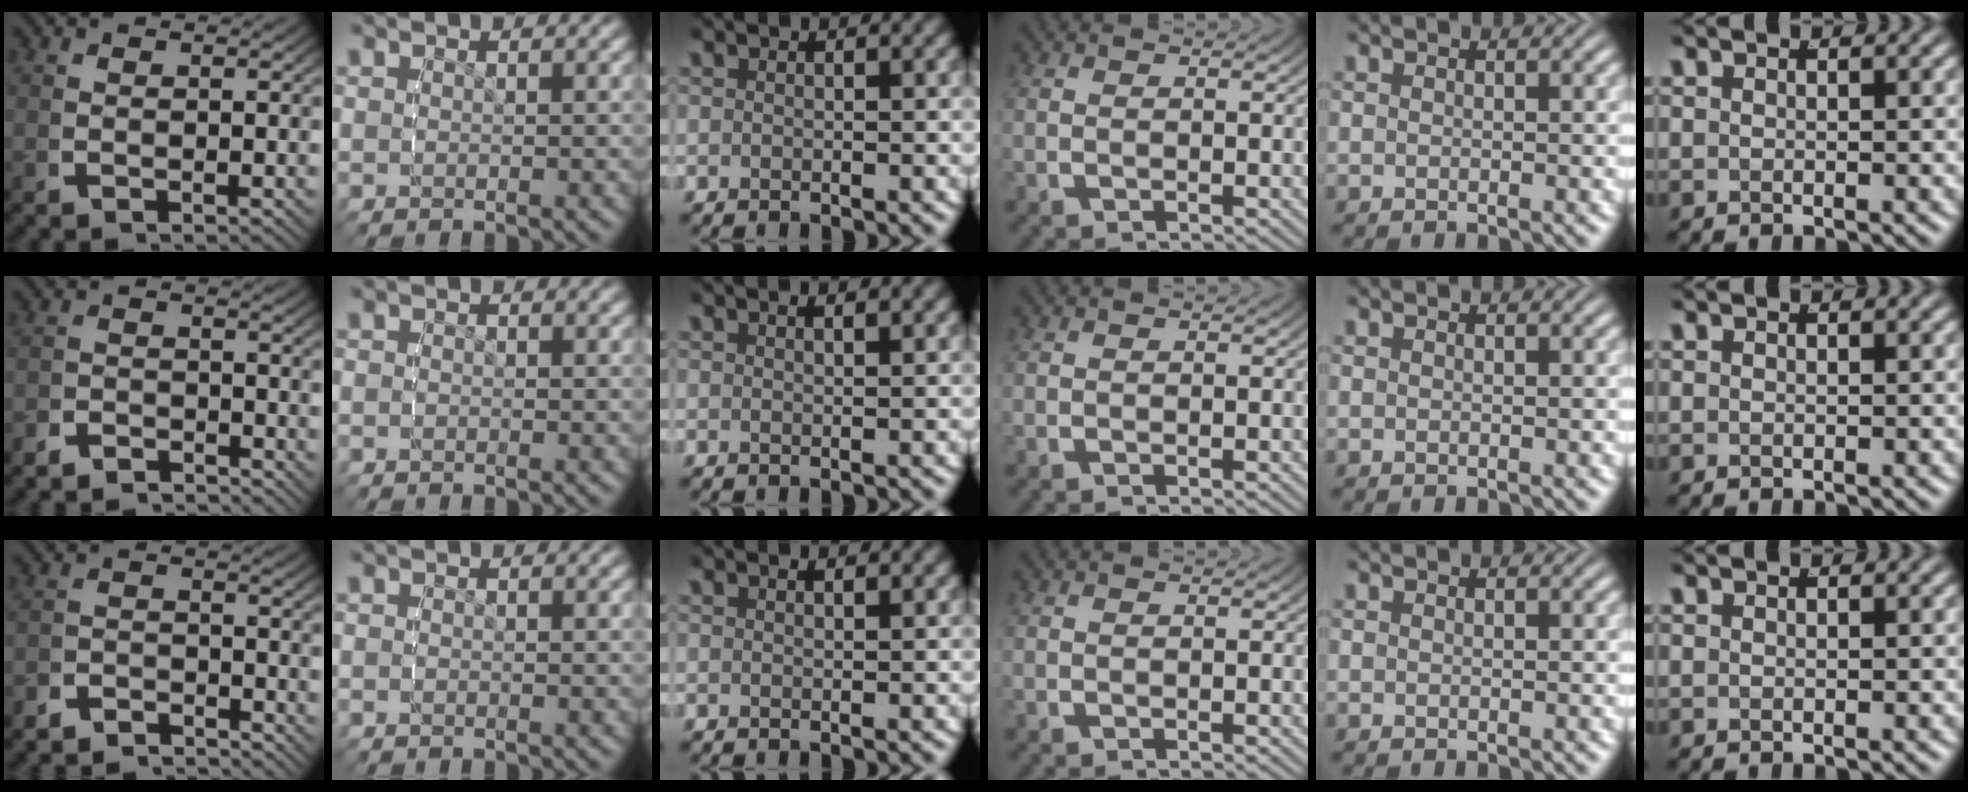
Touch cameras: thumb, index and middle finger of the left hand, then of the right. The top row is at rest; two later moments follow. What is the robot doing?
{"motion": "lift_and_place", "object": "sponge"}